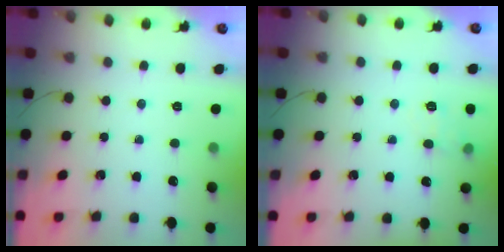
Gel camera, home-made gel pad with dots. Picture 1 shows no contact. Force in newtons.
{"total": 6.8, "press": 6.6, "slide": 1.5}